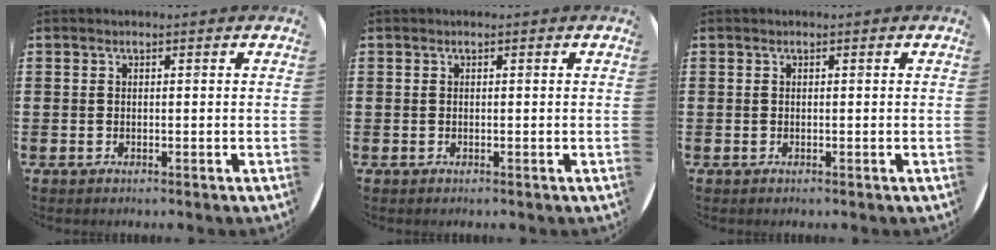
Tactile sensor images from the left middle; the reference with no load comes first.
{"total": 0.0}
{"total": 0.0}